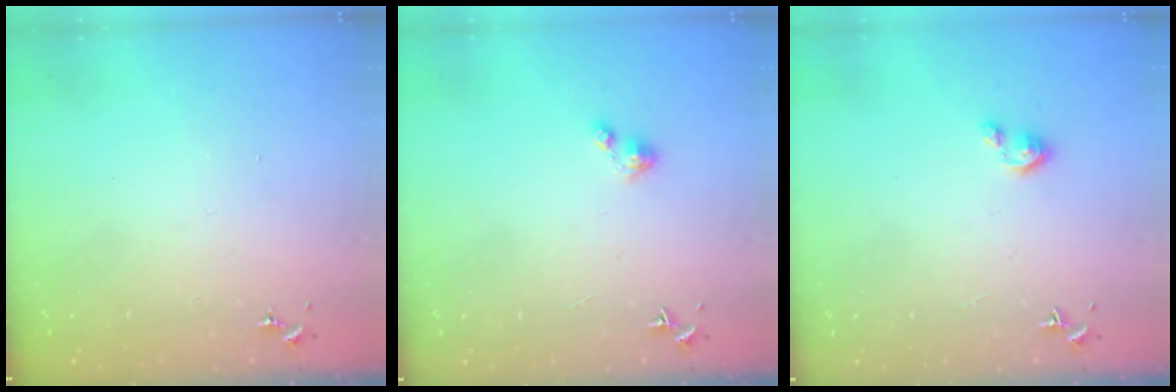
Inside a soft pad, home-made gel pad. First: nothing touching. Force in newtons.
{"total": 3.0, "press": 3.0, "slide": 0.2}
{"total": 2.8, "press": 2.8, "slide": 0.3}